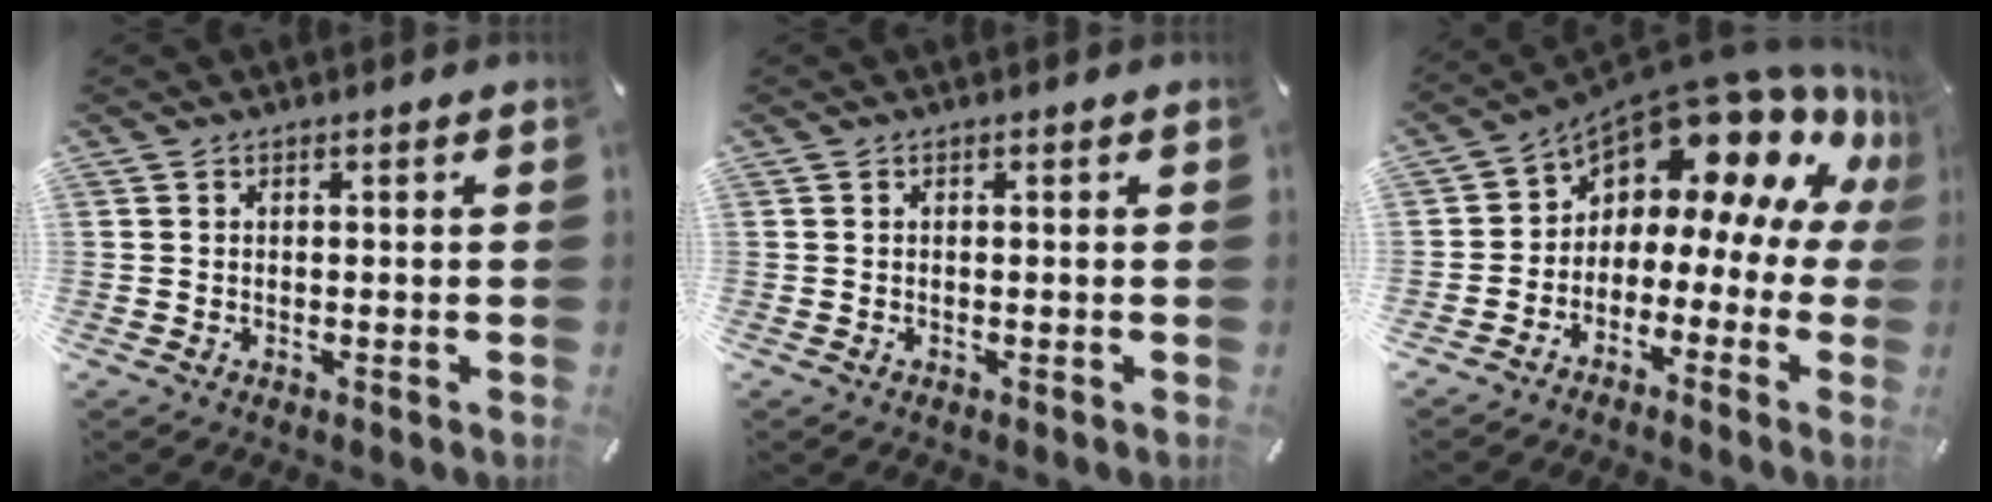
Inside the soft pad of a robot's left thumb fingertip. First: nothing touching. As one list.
[{"total": 0.0}, {"total": 13.3, "force": [9.5, 6.1, 7.1], "torque": [-0.111, -0.094, 0.156]}]